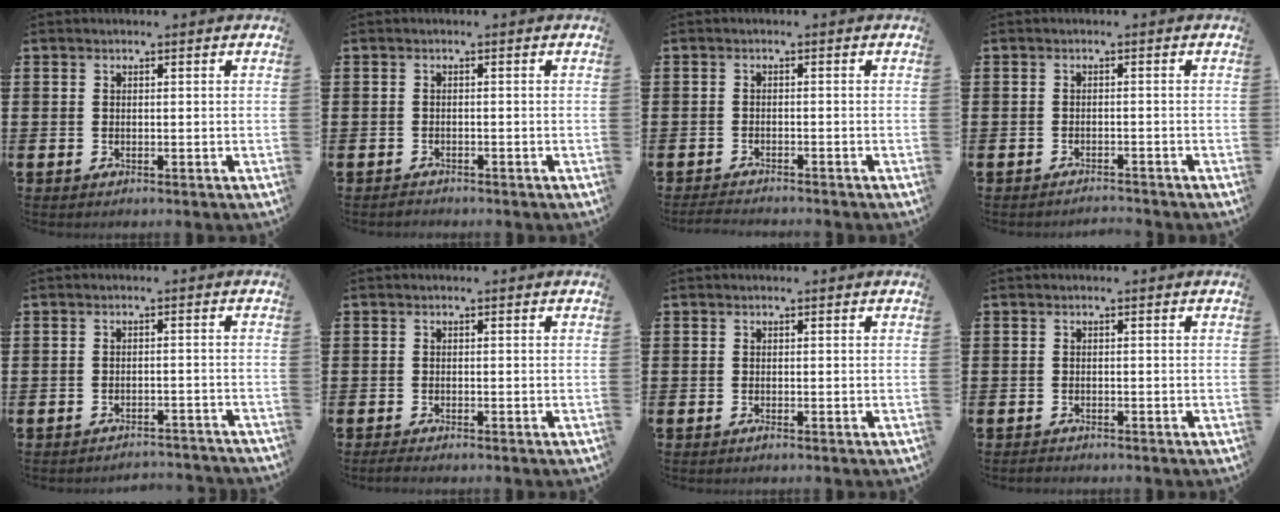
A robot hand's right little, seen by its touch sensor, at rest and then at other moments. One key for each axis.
{"total": 0.8, "fx": -0.8, "fy": 0.1, "fz": -0.1, "tx": 0.000, "ty": 0.000, "tz": -0.016}
{"total": 1.5, "fx": -1.5, "fy": 0.0, "fz": 0.4, "tx": -0.006, "ty": 0.003, "tz": -0.029}
{"total": 1.2, "fx": -1.2, "fy": -0.1, "fz": -0.1, "tx": -0.001, "ty": 0.003, "tz": -0.025}
{"total": 1.8, "fx": -1.8, "fy": -0.1, "fz": 0.0, "tx": -0.004, "ty": 0.005, "tz": -0.038}
{"total": 0.7, "fx": -0.6, "fy": 0.0, "fz": 0.4, "tx": -0.007, "ty": -0.002, "tz": -0.012}
{"total": 0.0}
{"total": 0.5, "fx": -0.5, "fy": 0.1, "fz": 0.0, "tx": -0.003, "ty": -0.001, "tz": -0.011}